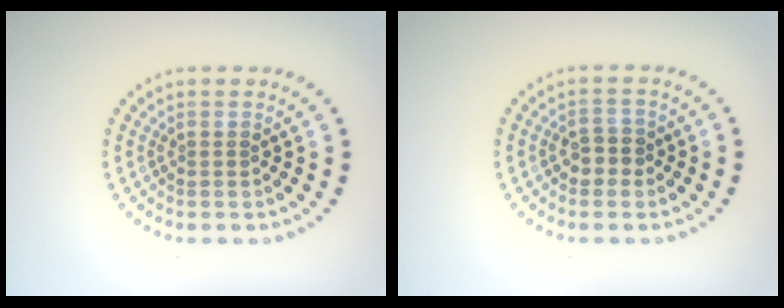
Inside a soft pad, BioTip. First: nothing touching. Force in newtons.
{"total": 1.9, "press": 1.8, "slide": 0.5}